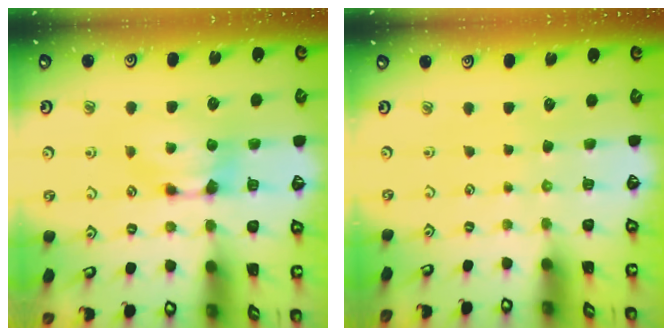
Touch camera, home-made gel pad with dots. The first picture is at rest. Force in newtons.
{"total": 6.8, "press": 6.8, "slide": 0.3}